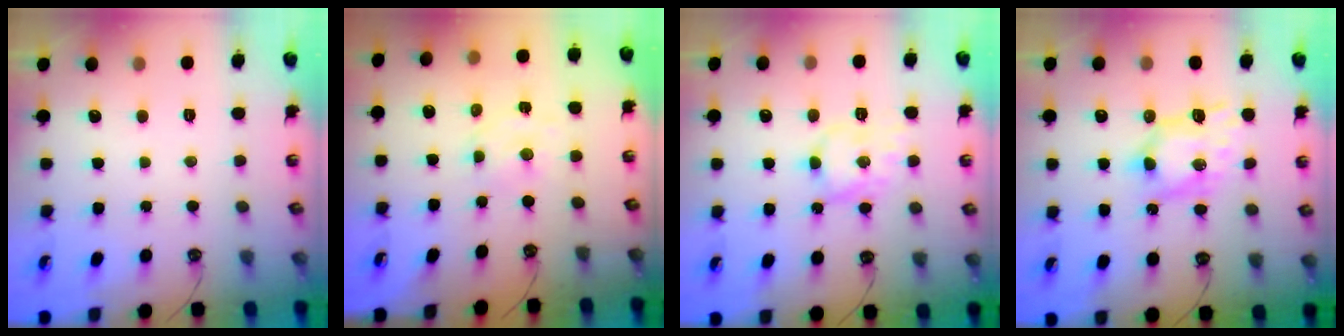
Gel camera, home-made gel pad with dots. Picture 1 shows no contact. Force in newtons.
{"total": 2.4, "press": 2.3, "slide": 0.7}
{"total": 8.8, "press": 8.8, "slide": 0.6}
{"total": 8.5, "press": 8.5, "slide": 0.2}